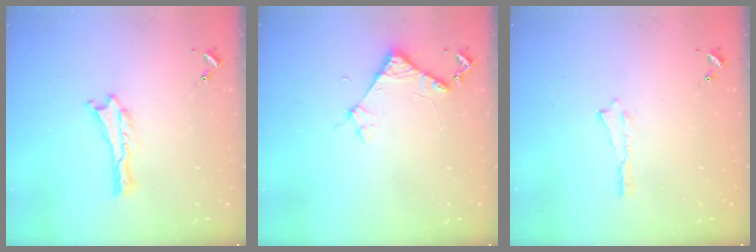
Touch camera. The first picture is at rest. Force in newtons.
{"total": 3.1, "press": 3.1, "slide": 0.2}
{"total": 0.0}